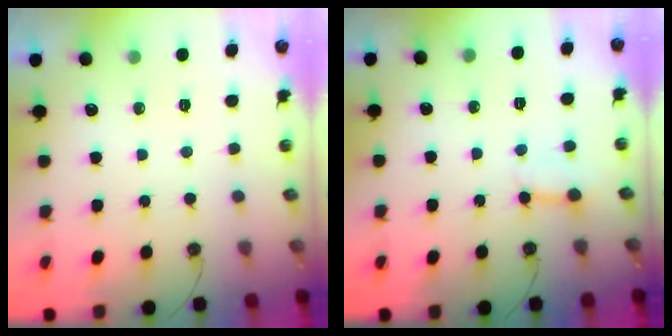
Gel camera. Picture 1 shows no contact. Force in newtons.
{"total": 3.1, "press": 3.0, "slide": 0.4}